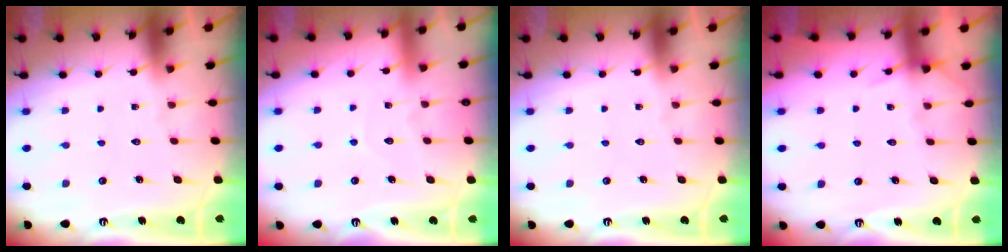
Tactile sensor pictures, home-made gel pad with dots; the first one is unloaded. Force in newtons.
{"total": 5.1, "press": 5.1, "slide": 0.5}
{"total": 0.0}
{"total": 5.0, "press": 4.9, "slide": 0.6}